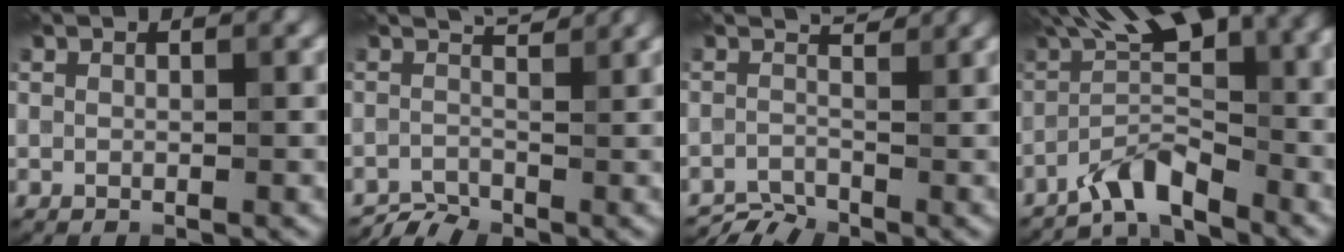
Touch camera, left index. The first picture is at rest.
{"total": 1.7, "force": [-1.2, 0.5, 1.1], "torque": [-0.024, 0.007, -0.028]}
{"total": 2.4, "force": [-2.0, 0.7, 1.2], "torque": [-0.026, 0.004, -0.045]}
{"total": 7.8, "force": [-4.2, 2.0, 6.2], "torque": [-0.099, 0.022, -0.091]}